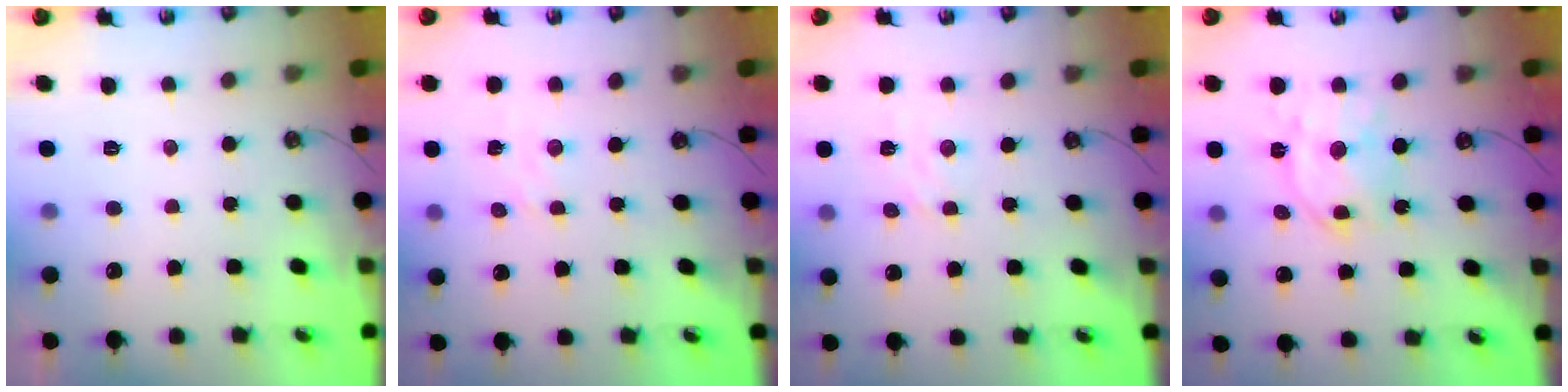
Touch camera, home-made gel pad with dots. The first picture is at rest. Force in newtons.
{"total": 2.3, "press": 2.3, "slide": 0.4}
{"total": 3.1, "press": 3.1, "slide": 0.4}
{"total": 12.4, "press": 12.4, "slide": 1.0}